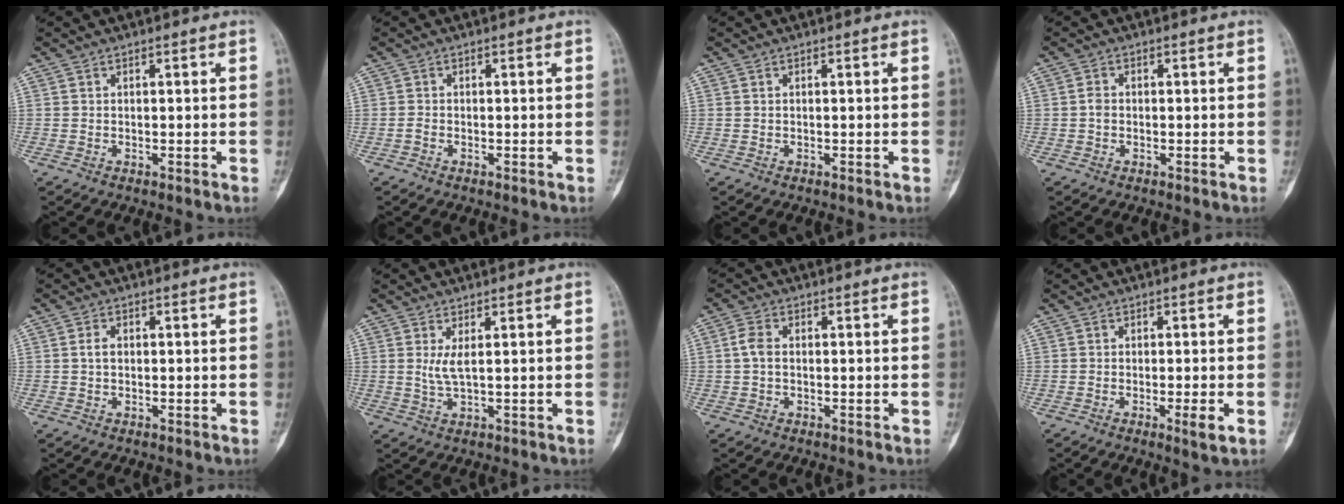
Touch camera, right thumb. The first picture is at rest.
{"total": 0.6, "force": [-0.4, 0.2, 0.3], "torque": [-0.011, 0.000, -0.010]}
{"total": 0.0}
{"total": 1.3, "force": [-0.3, 1.0, 0.8], "torque": [-0.006, 0.003, -0.009]}
{"total": 1.7, "force": [0.1, 1.2, 1.2], "torque": [-0.020, 0.006, 0.000]}
{"total": 2.7, "force": [0.8, 0.4, 2.6], "torque": [-0.059, -0.007, 0.023]}
{"total": 3.1, "force": [0.0, 2.0, 2.4], "torque": [-0.050, 0.009, -0.005]}
{"total": 2.9, "force": [-0.9, 0.2, 2.8], "torque": [-0.046, -0.008, -0.015]}